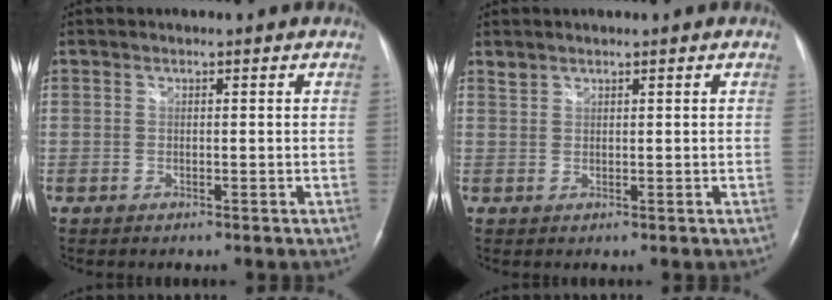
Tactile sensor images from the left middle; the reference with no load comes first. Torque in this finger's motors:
{"motor_torque": [0.08, -0.06, 0.02, 0.01]}